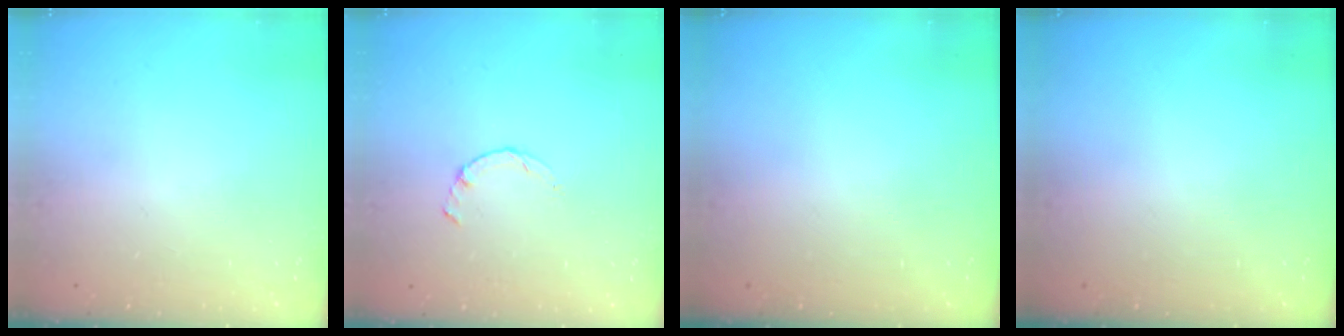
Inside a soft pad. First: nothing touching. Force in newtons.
{"total": 0.8, "press": 0.7, "slide": 0.2}
{"total": 0.0}
{"total": 0.0}